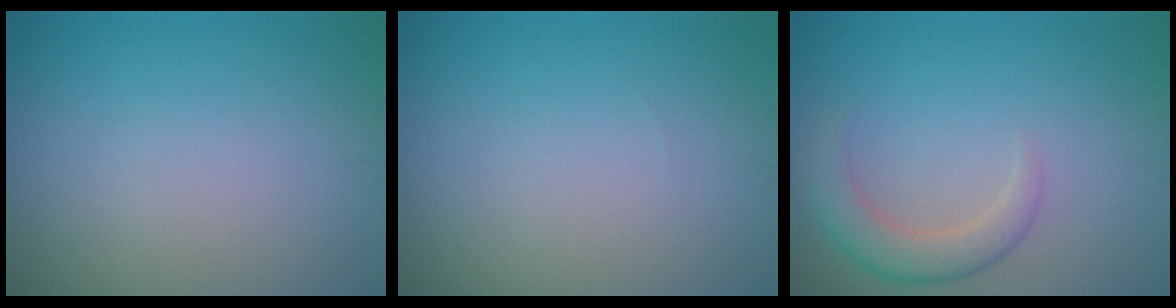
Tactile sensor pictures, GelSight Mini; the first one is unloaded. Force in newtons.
{"total": 0.0}
{"total": 3.2, "press": 3.2, "slide": 0.2}